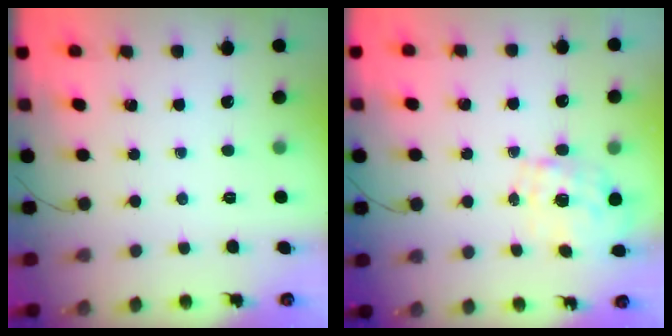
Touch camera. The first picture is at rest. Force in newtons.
{"total": 1.7, "press": 1.5, "slide": 0.7}